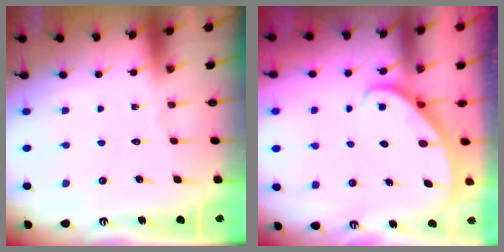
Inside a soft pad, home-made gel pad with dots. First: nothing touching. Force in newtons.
{"total": 2.1, "press": 2.1, "slide": 0.2}